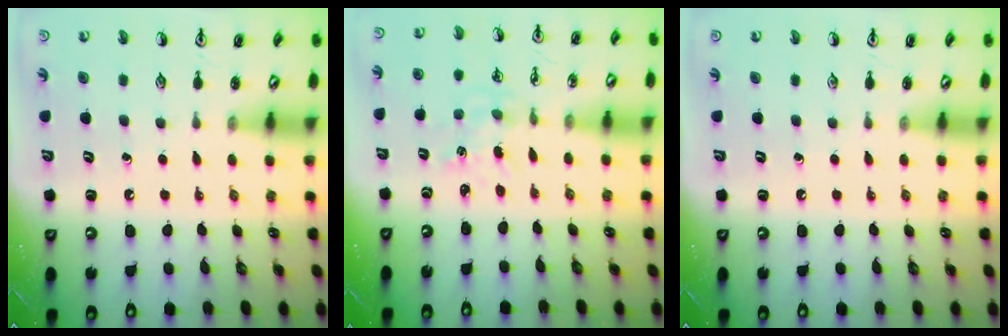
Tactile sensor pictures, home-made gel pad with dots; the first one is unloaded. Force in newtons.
{"total": 0.0}
{"total": 0.0}